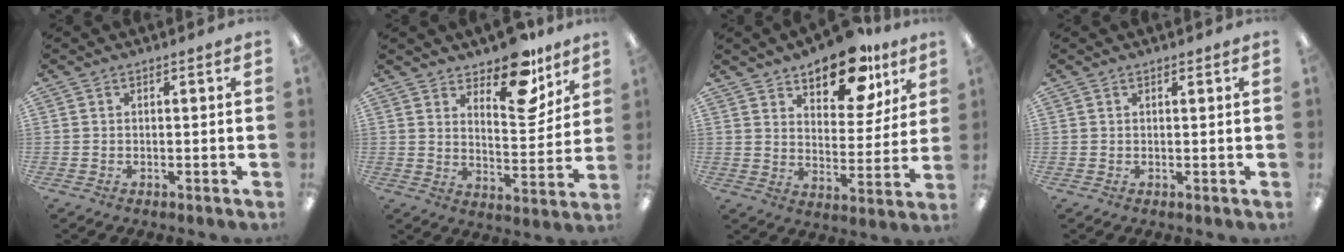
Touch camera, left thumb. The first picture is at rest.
{"total": 14.1, "force": [11.0, 6.0, 6.5], "torque": [-0.076, -0.081, 0.192]}
{"total": 15.7, "force": [11.5, 7.2, 7.7], "torque": [-0.109, -0.065, 0.200]}
{"total": 0.5, "force": [0.5, 0.2, 0.2], "torque": [-0.004, 0.001, 0.008]}